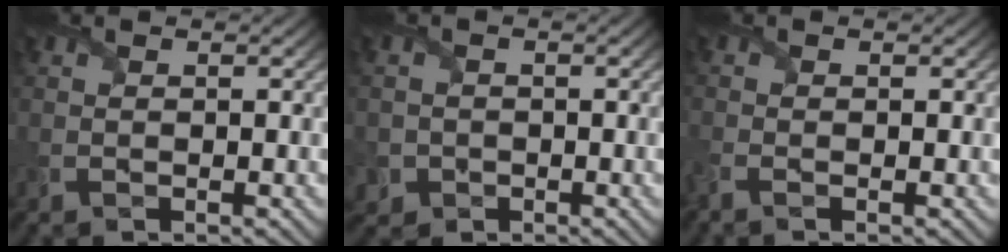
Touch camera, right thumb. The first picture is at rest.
{"total": 2.7, "force": [-1.1, 2.4, 0.4], "torque": [-0.009, -0.009, -0.026]}
{"total": 1.5, "force": [-1.1, 0.3, 1.0], "torque": [-0.033, -0.008, -0.032]}